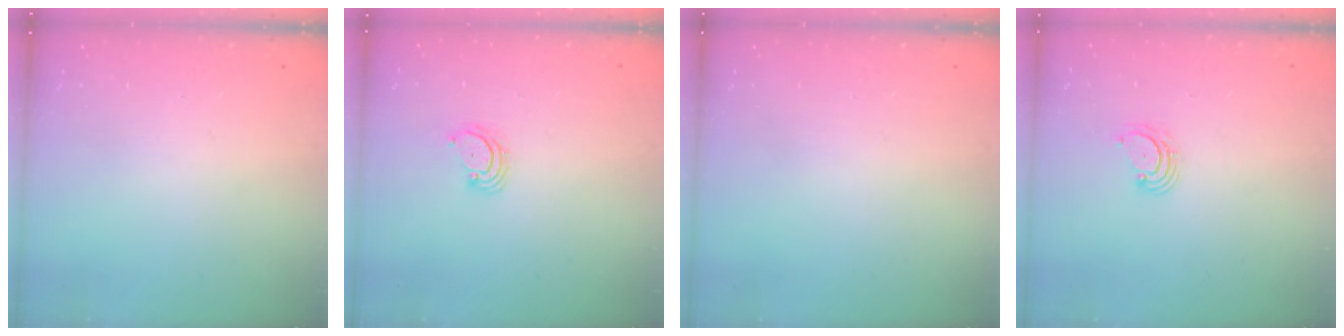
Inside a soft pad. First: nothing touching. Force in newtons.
{"total": 3.8, "press": 3.8, "slide": 0.4}
{"total": 0.0}
{"total": 4.0, "press": 4.0, "slide": 0.5}